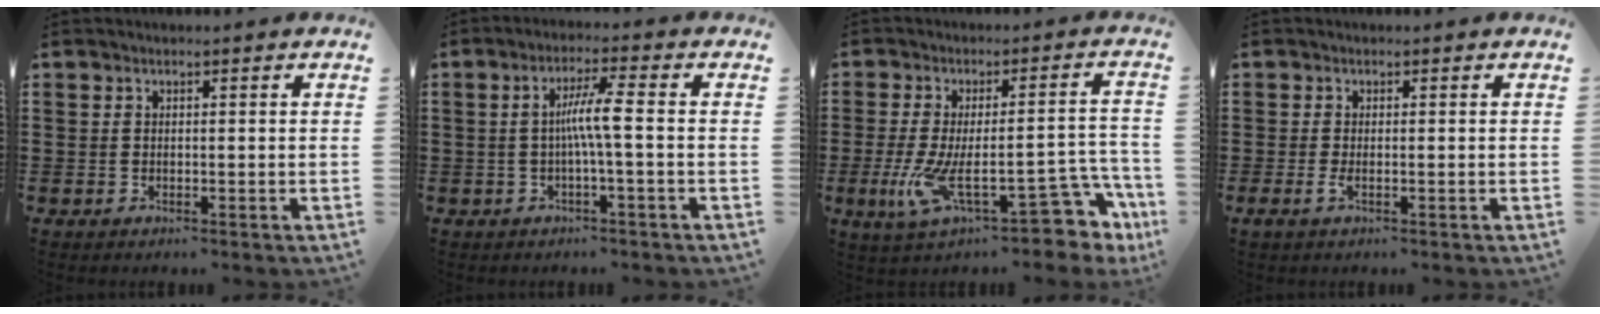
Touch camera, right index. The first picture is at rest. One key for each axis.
{"total": 5.2, "fx": -0.6, "fy": -0.1, "fz": 5.1, "tx": -0.095, "ty": -0.001, "tz": -0.016}
{"total": 14.4, "fx": -5.4, "fy": 5.4, "fz": 12.1, "tx": -0.204, "ty": 0.000, "tz": -0.090}
{"total": 1.3, "fx": -0.5, "fy": 0.3, "fz": 1.2, "tx": -0.030, "ty": -0.006, "tz": -0.010}